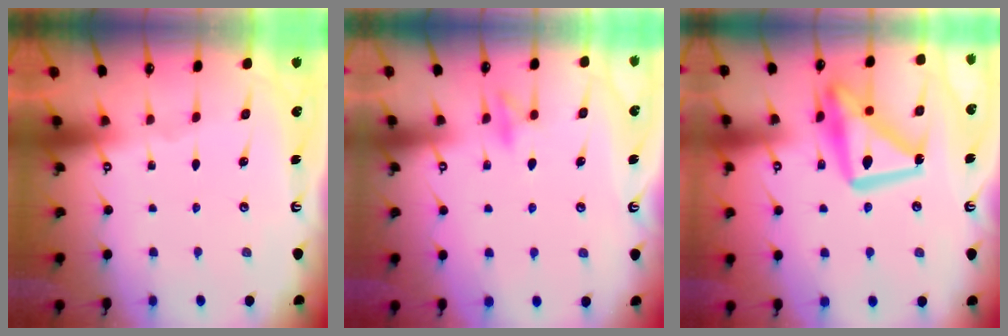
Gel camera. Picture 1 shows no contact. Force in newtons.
{"total": 8.9, "press": 8.9, "slide": 0.9}
{"total": 18.7, "press": 18.6, "slide": 1.7}